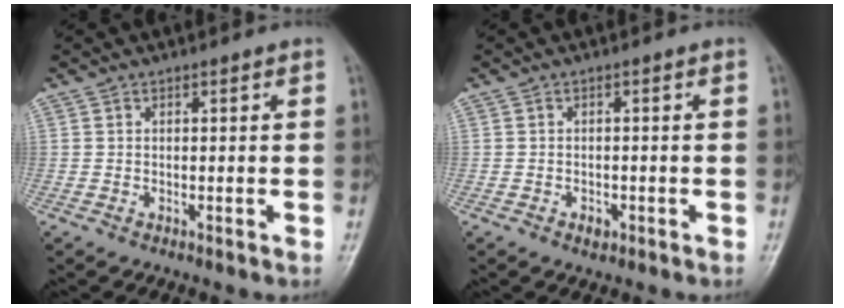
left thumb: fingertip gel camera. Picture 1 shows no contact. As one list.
[{"total": 1.7, "force": [-0.9, 1.2, 0.9], "torque": [-0.010, 0.004, -0.011]}]